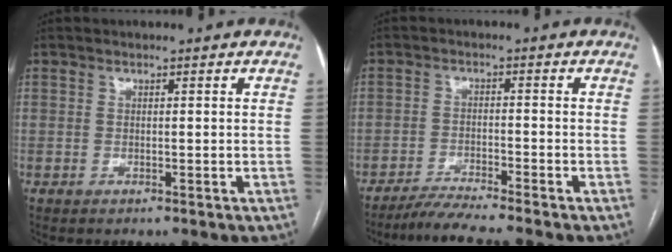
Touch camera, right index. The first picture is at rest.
{"total": 6.2, "force": [-5.6, -1.3, 2.4], "torque": [-0.037, -0.022, -0.099]}